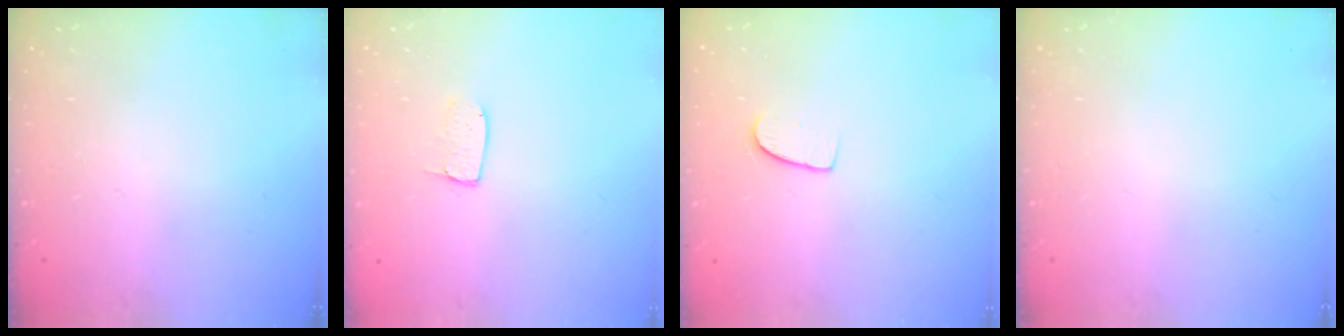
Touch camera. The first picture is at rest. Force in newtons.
{"total": 4.9, "press": 4.8, "slide": 0.4}
{"total": 7.0, "press": 7.0, "slide": 0.4}
{"total": 0.0}